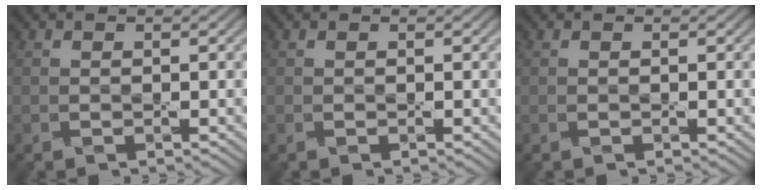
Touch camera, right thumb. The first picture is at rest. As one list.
[{"total": 0.0}, {"total": 0.0}]